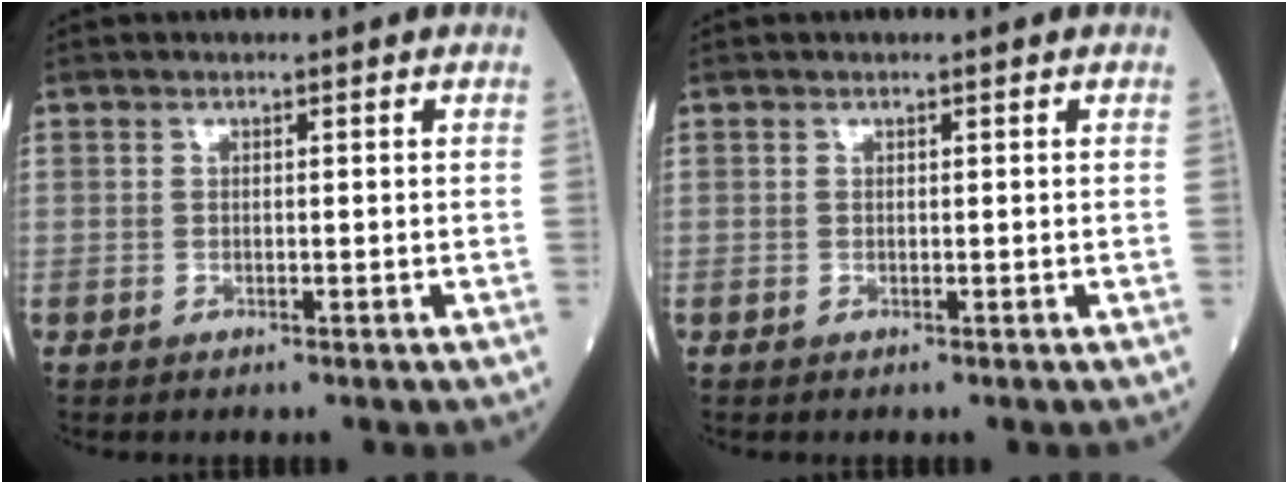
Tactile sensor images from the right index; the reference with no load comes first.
{"total": 0.0}